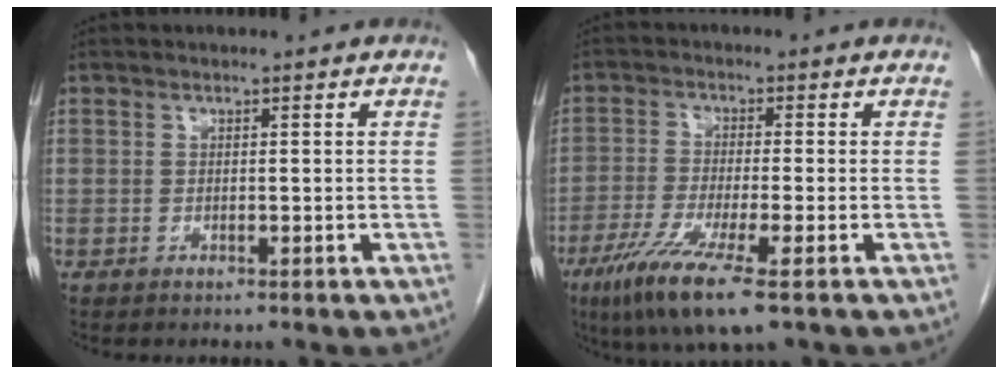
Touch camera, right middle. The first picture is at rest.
{"total": 9.5, "force": [-5.3, 0.5, 7.8], "torque": [-0.157, -0.030, -0.095]}